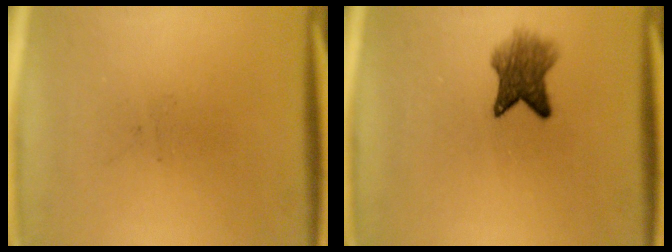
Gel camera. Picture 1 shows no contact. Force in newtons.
{"total": 5.6}